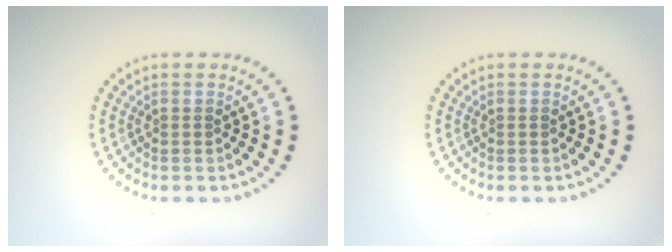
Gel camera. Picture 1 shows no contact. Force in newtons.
{"total": 0.0}